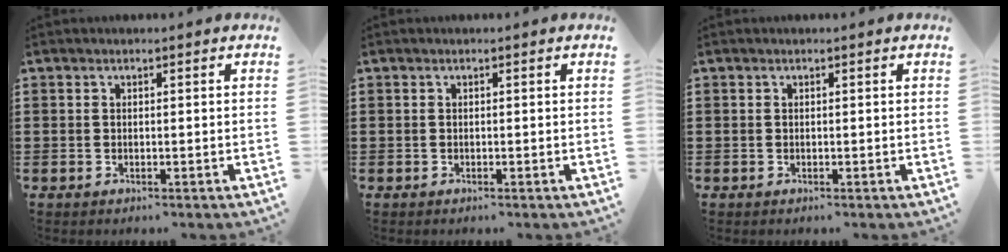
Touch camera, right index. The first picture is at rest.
{"total": 0.0}
{"total": 0.0}